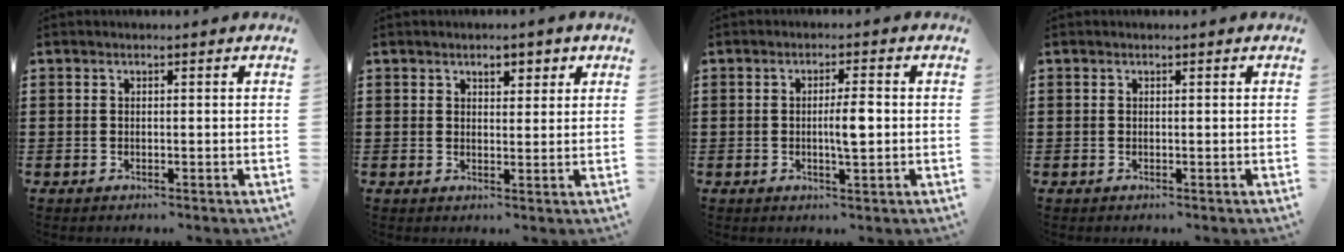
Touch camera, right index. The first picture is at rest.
{"total": 2.6, "force": [1.7, 1.4, 1.4], "torque": [-0.025, 0.006, 0.027]}
{"total": 4.2, "force": [-0.2, 0.8, 4.1], "torque": [-0.073, 0.001, -0.005]}
{"total": 0.0}